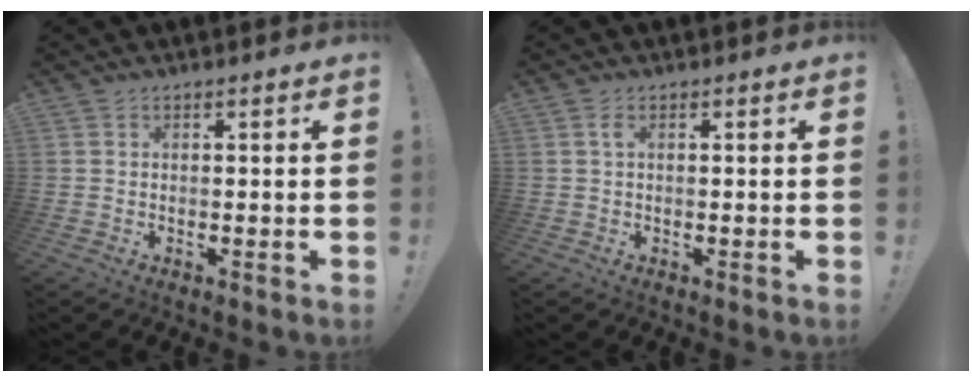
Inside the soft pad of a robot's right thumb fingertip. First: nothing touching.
{"total": 1.4, "force": [0.3, 0.2, 1.4], "torque": [-0.028, 0.003, 0.004]}